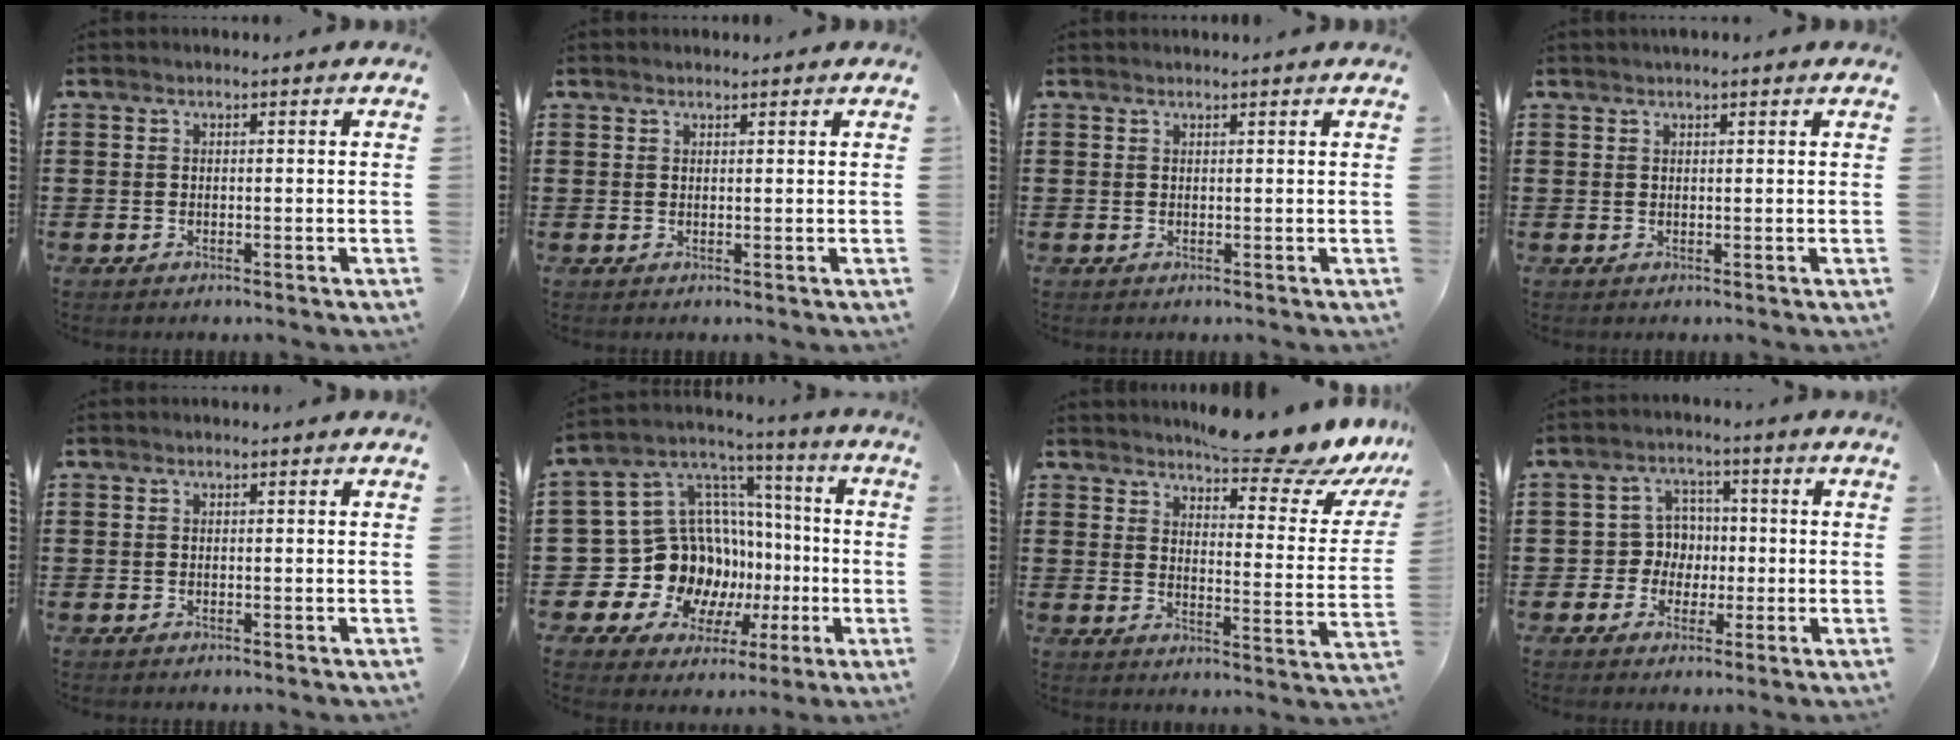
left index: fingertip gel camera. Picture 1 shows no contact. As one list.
[{"total": 0.8, "force": [0.8, 0.1, 0.1], "torque": [-0.003, -0.001, 0.016]}, {"total": 0.6, "force": [0.6, 0.0, 0.0], "torque": [-0.002, -0.001, 0.013]}, {"total": 0.9, "force": [0.8, 0.2, 0.3], "torque": [-0.007, 0.001, 0.016]}, {"total": 0.0}, {"total": 15.7, "force": [-2.8, 14.5, 5.4], "torque": [-0.138, -0.029, -0.012]}, {"total": 10.1, "force": [9.1, 1.1, 4.3], "torque": [-0.075, -0.054, 0.159]}, {"total": 5.0, "force": [-0.5, 4.8, 1.3], "torque": [-0.045, 0.013, -0.012]}]